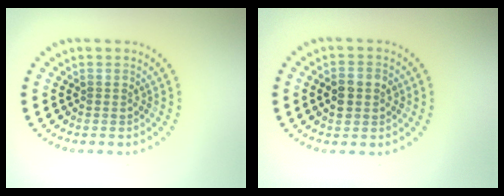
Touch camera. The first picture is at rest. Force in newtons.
{"total": 3.3, "press": 3.3, "slide": 0.2}